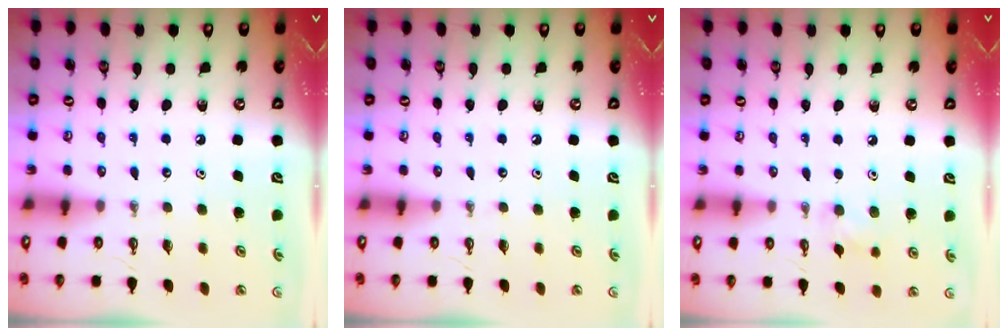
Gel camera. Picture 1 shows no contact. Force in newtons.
{"total": 0.0}
{"total": 7.0, "press": 6.9, "slide": 1.2}